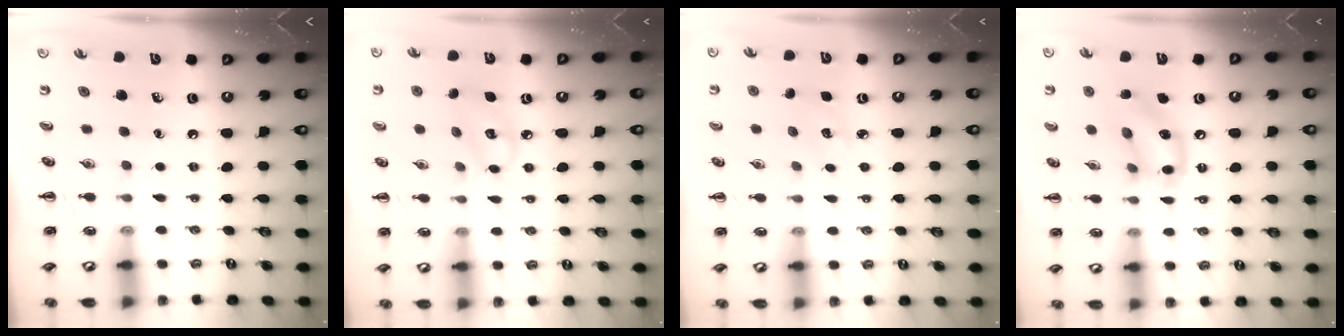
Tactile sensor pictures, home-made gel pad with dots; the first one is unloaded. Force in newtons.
{"total": 7.1, "press": 7.0, "slide": 1.2}
{"total": 4.0, "press": 3.9, "slide": 0.9}
{"total": 12.7, "press": 12.6, "slide": 0.8}